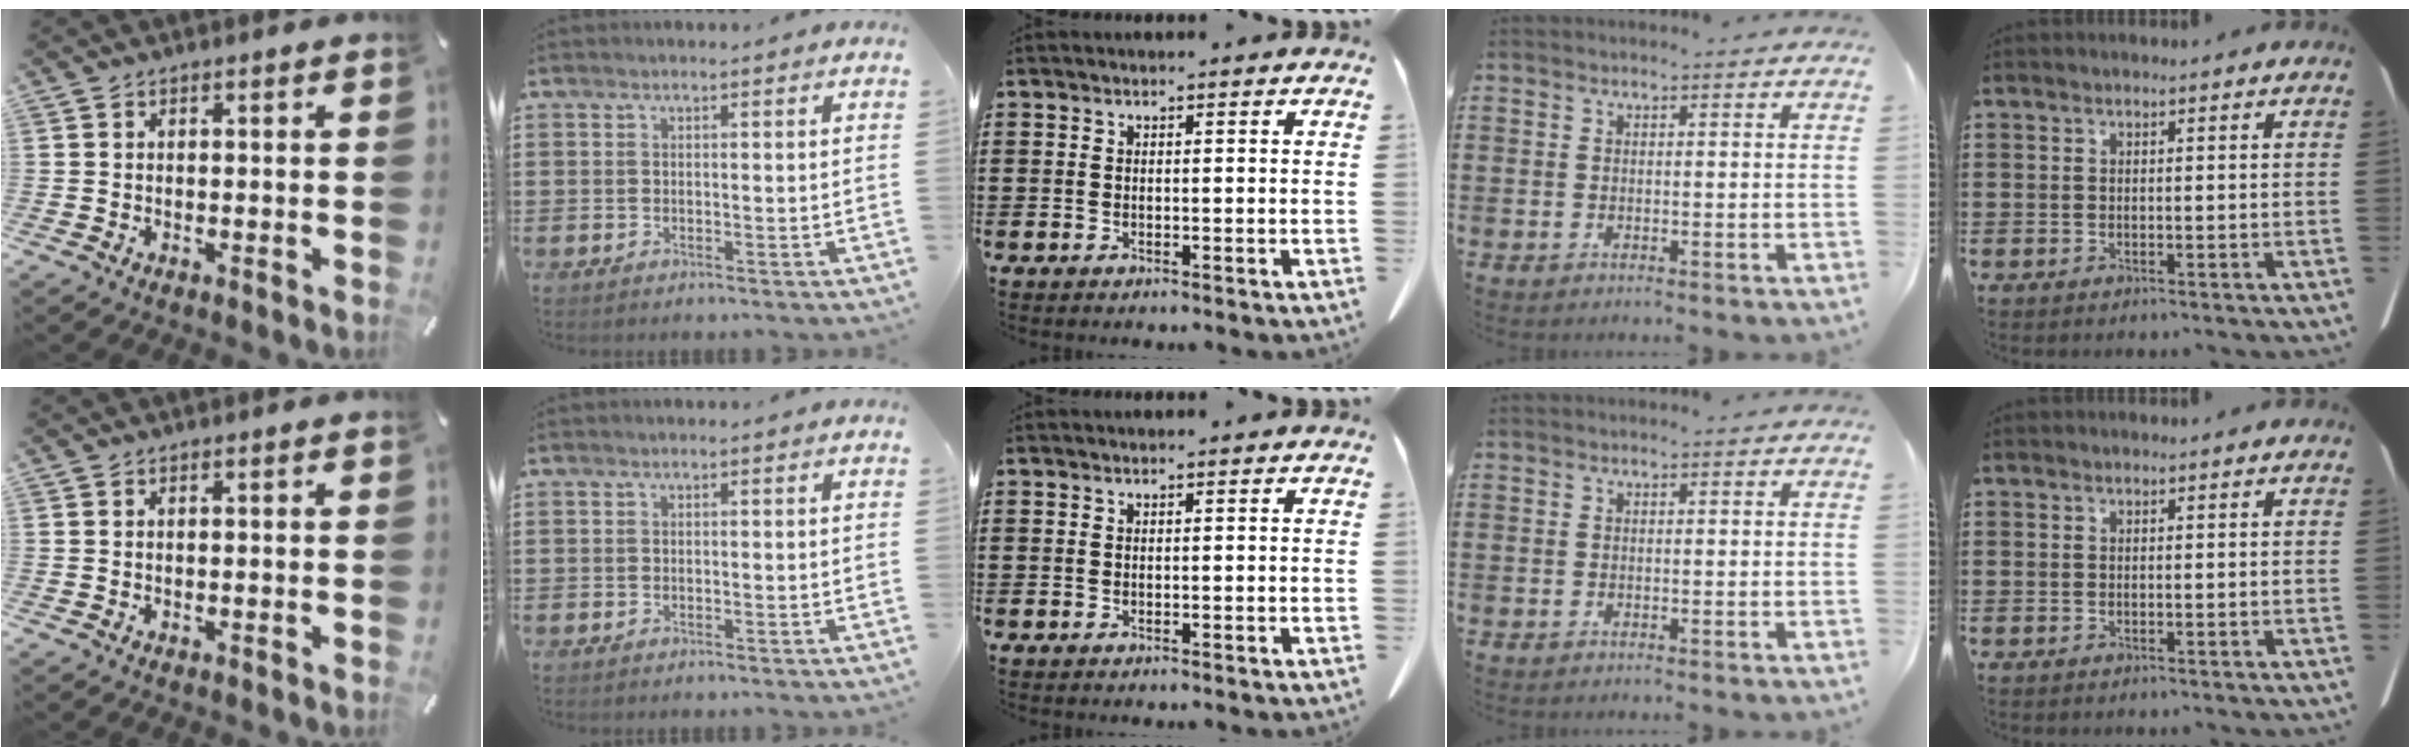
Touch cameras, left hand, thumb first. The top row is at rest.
{}